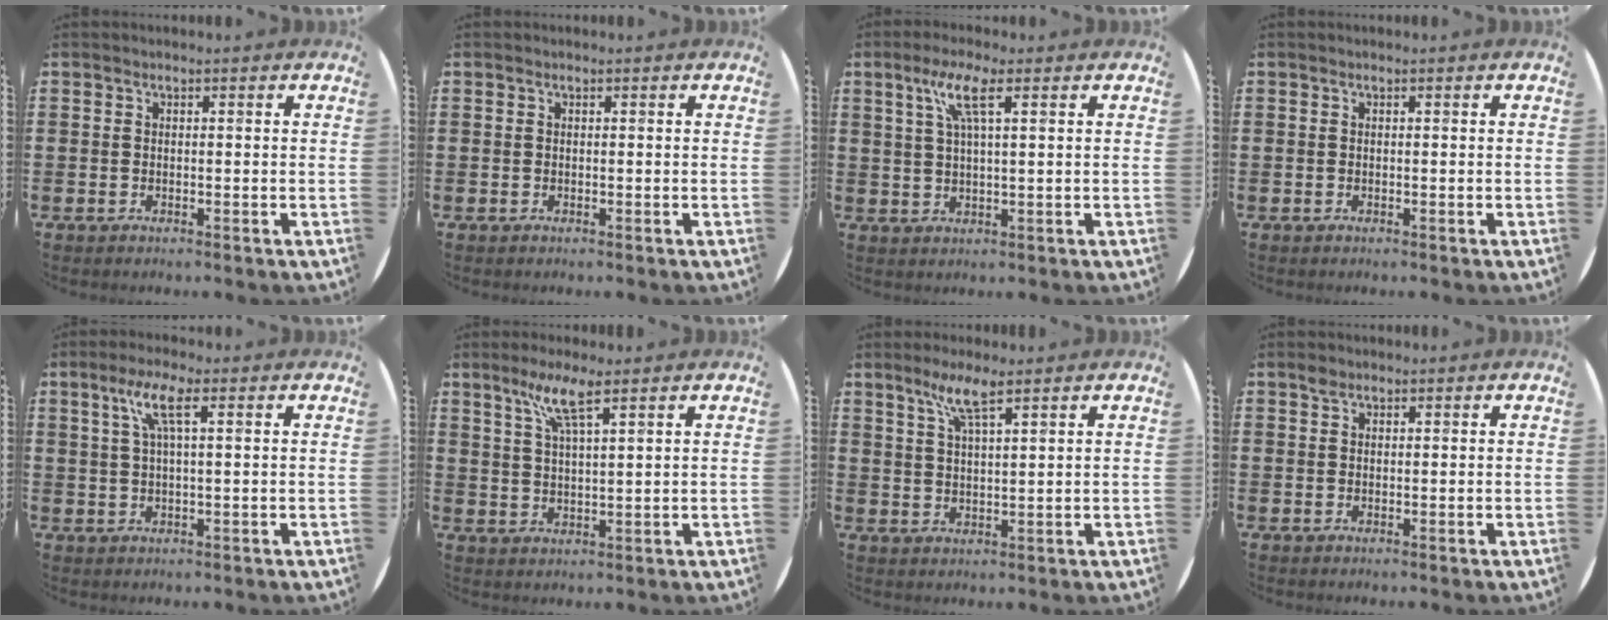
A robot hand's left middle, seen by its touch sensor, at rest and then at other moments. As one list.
[{"total": 0.0}, {"total": 5.1, "force": [2.6, 0.8, 4.3], "torque": [-0.091, 0.010, 0.041]}, {"total": 0.0}, {"total": 4.7, "force": [2.2, 0.9, 4.1], "torque": [-0.087, 0.011, 0.034]}, {"total": 5.8, "force": [4.1, 0.5, 4.1], "torque": [-0.090, 0.000, 0.069]}, {"total": 5.2, "force": [3.8, 0.5, 3.5], "torque": [-0.078, 0.002, 0.065]}, {"total": 1.0, "force": [0.7, 0.6, 0.3], "torque": [0.002, 0.000, 0.012]}]